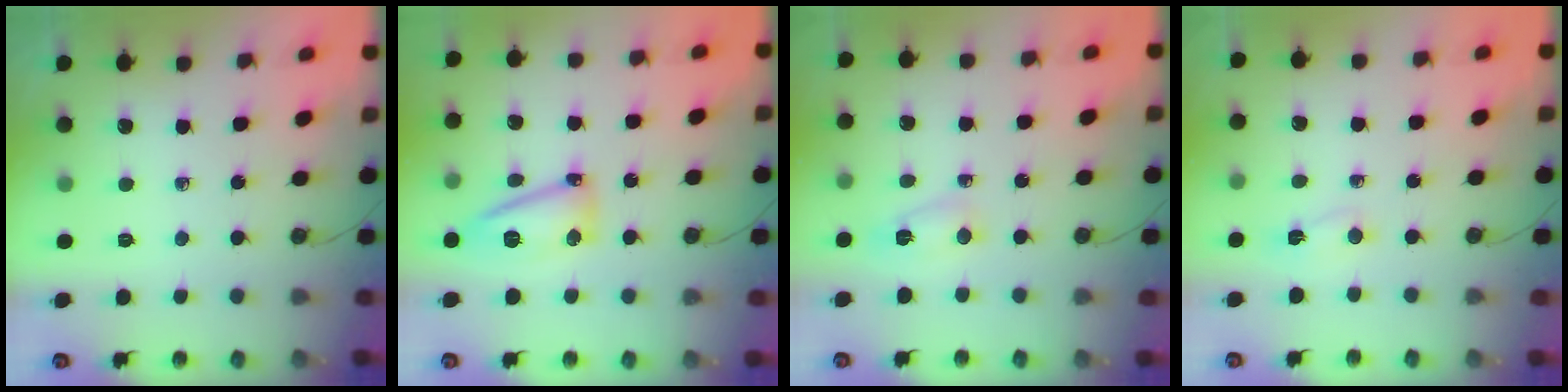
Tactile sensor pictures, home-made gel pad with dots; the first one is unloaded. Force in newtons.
{"total": 10.7, "press": 10.6, "slide": 0.8}
{"total": 3.0, "press": 2.9, "slide": 0.6}
{"total": 2.4, "press": 2.4, "slide": 0.5}